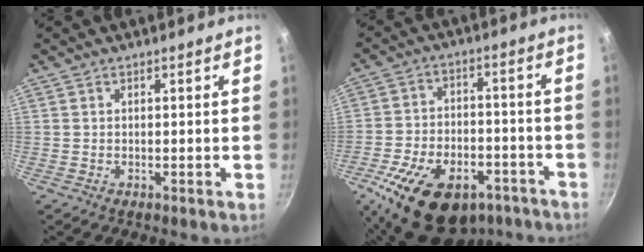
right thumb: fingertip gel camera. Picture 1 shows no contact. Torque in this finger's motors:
{"motor_torque": [0.21, 0.85, 1.29, -1.48, 0.36]}